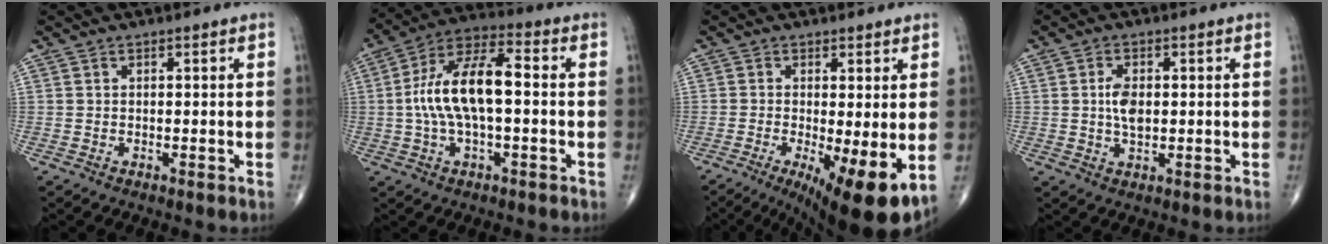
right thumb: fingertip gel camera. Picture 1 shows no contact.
{"total": 14.2, "force": [-0.1, 5.9, 12.9], "torque": [-0.251, 0.039, -0.009]}
{"total": 11.5, "force": [-2.8, 2.8, 10.8], "torque": [-0.168, -0.022, -0.036]}
{"total": 4.5, "force": [0.4, 2.5, 3.8], "torque": [-0.069, -0.001, 0.008]}